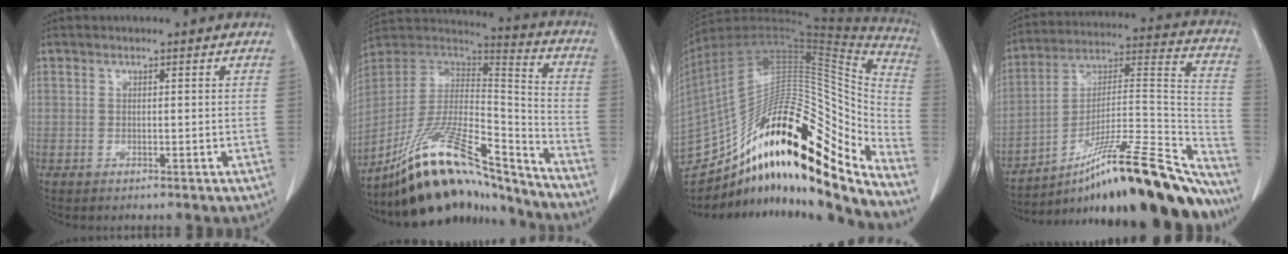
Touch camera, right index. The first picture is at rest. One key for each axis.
{"total": 22.1, "fx": -18.4, "fy": 4.3, "fz": 11.5, "tx": -0.209, "ty": 0.026, "tz": -0.318}
{"total": 30.1, "fx": -18.4, "fy": 7.5, "fz": 22.6, "tx": -0.347, "ty": 0.040, "tz": -0.296}
{"total": 29.1, "fx": -23.0, "fy": 3.3, "fz": 17.5, "tx": -0.189, "ty": 0.023, "tz": -0.353}